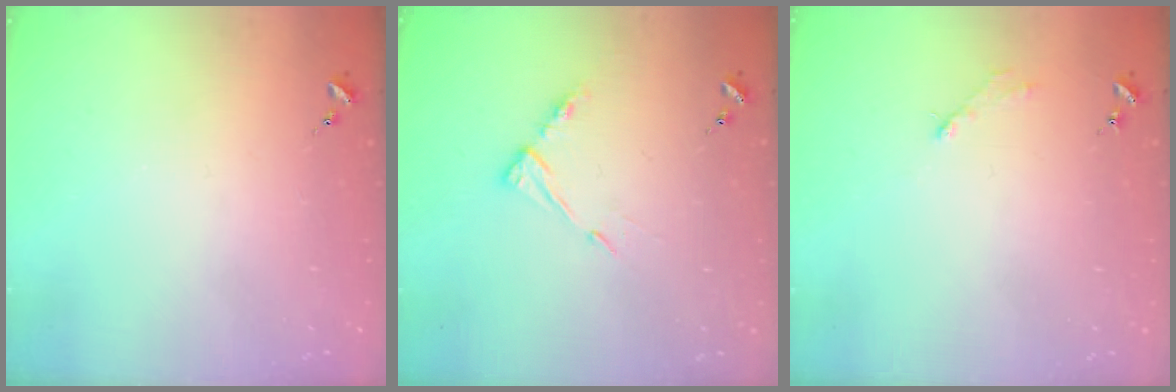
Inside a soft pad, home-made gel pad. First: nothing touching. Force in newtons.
{"total": 6.8, "press": 6.8, "slide": 0.5}
{"total": 2.6, "press": 2.6, "slide": 0.3}